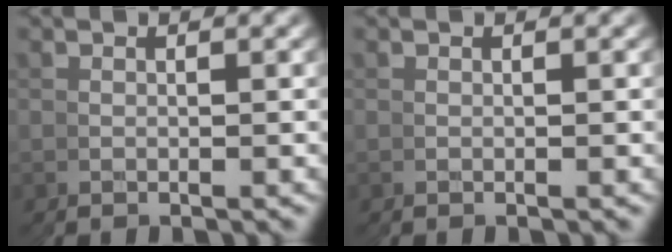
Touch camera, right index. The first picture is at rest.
{"total": 0.0}